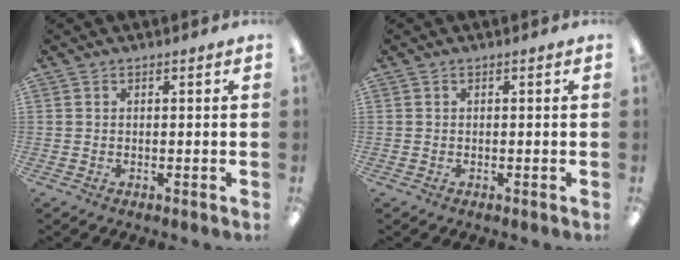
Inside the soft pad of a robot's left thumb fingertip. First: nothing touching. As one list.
[{"total": 0.0}]